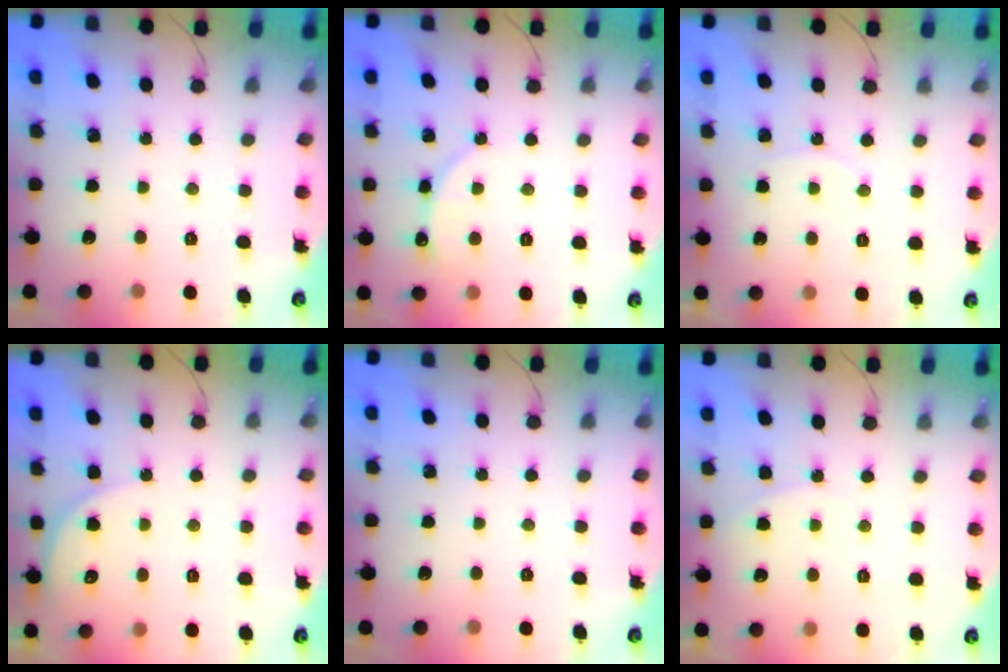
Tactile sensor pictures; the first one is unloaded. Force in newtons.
{"total": 4.0, "press": 3.9, "slide": 0.4}
{"total": 3.1, "press": 3.0, "slide": 0.6}
{"total": 6.0, "press": 6.0, "slide": 0.7}
{"total": 0.0}
{"total": 4.2, "press": 4.2, "slide": 0.2}